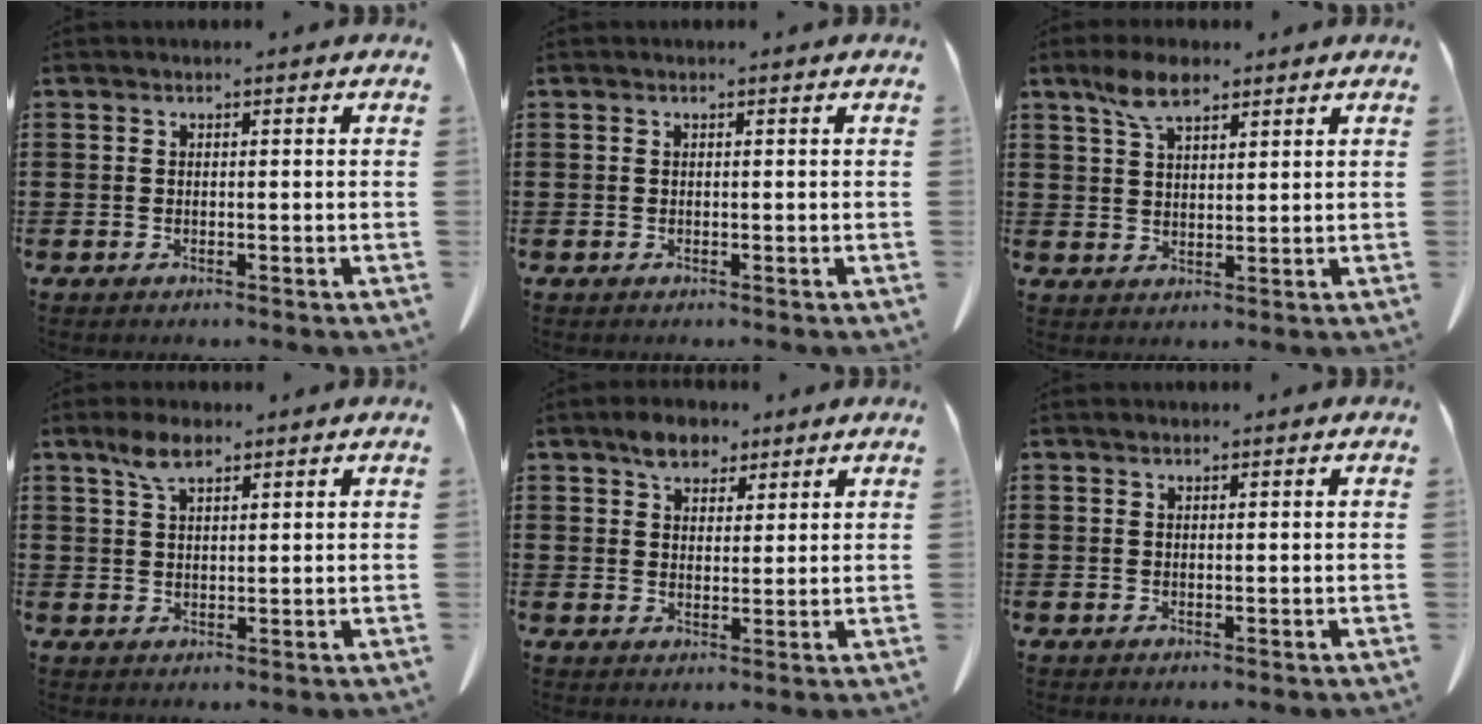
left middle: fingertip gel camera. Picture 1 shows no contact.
{"total": 0.0}
{"total": 6.0, "force": [3.9, 2.5, 3.8], "torque": [-0.086, 0.004, 0.074]}
{"total": 4.4, "force": [2.9, 1.7, 2.9], "torque": [-0.065, 0.003, 0.053]}
{"total": 4.7, "force": [3.7, 2.5, 1.7], "torque": [-0.036, 0.005, 0.069]}
{"total": 0.6, "force": [0.5, 0.2, 0.4], "torque": [-0.009, 0.000, 0.010]}